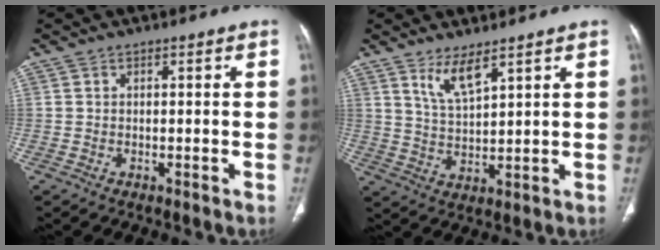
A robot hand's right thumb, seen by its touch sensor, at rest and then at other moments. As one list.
[{"total": 5.7, "force": [3.9, 1.4, 3.9], "torque": [-0.077, -0.031, 0.084]}]